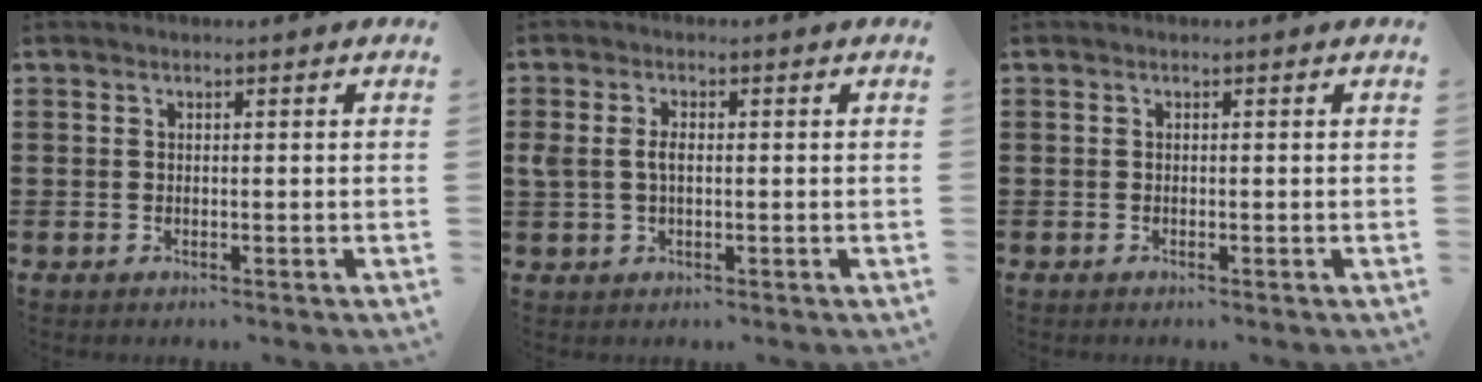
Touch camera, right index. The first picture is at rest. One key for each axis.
{"total": 3.0, "fx": 0.2, "fy": 1.7, "fz": 2.4, "tx": -0.064, "ty": 0.002, "tz": -0.003}
{"total": 0.0}